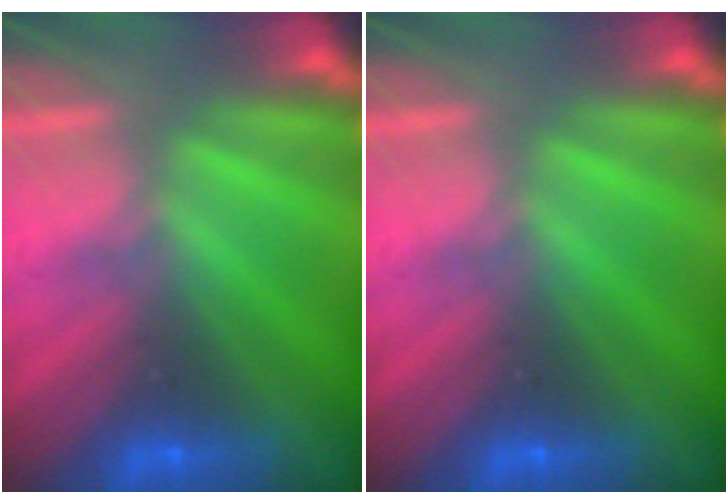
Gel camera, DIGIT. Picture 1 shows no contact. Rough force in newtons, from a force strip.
{"total": 0.0}